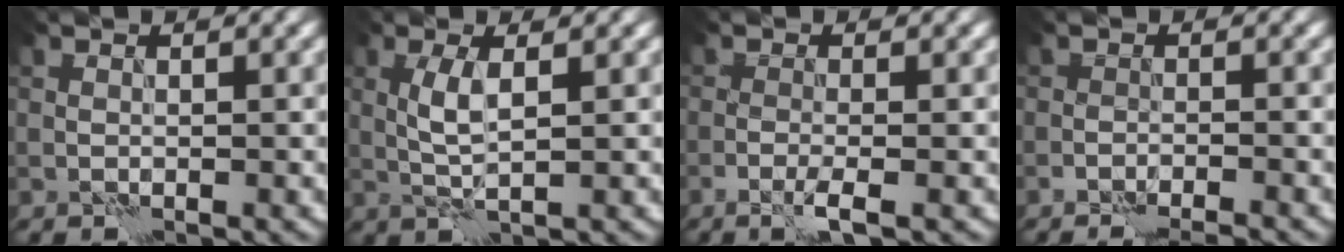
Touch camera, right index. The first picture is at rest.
{"total": 2.6, "force": [0.4, 0.6, 2.5], "torque": [-0.058, 0.004, 0.008]}
{"total": 2.1, "force": [-1.1, 0.3, 1.7], "torque": [-0.034, 0.002, -0.027]}
{"total": 4.0, "force": [-3.7, 0.8, 1.5], "torque": [-0.019, 0.008, -0.048]}